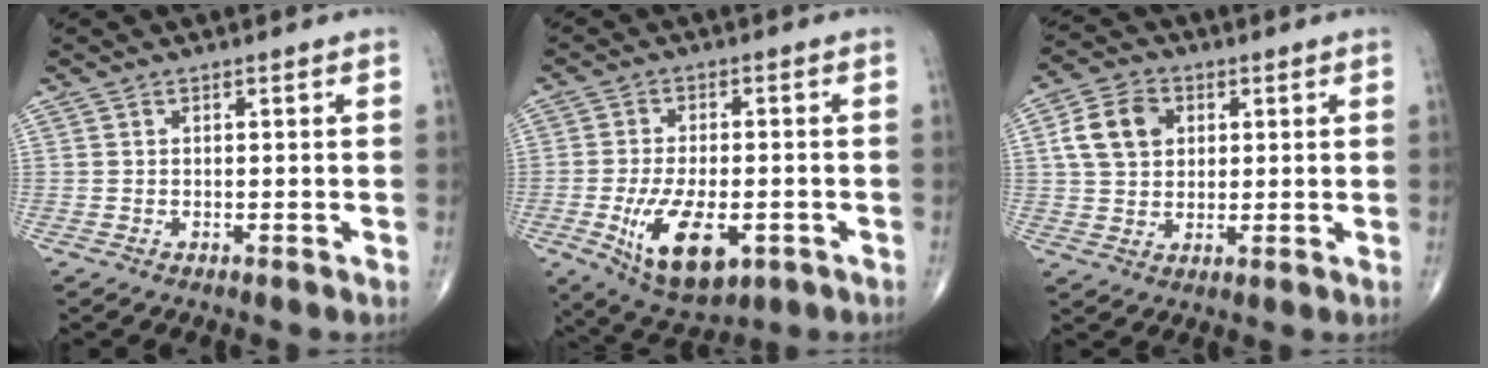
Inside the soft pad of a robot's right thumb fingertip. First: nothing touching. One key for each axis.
{"total": 13.3, "fx": -4.2, "fy": 6.5, "fz": 10.7, "tx": -0.178, "ty": -0.002, "tz": -0.056}
{"total": 9.1, "fx": 2.4, "fy": 6.9, "fz": 5.4, "tx": -0.082, "ty": 0.005, "tz": 0.040}